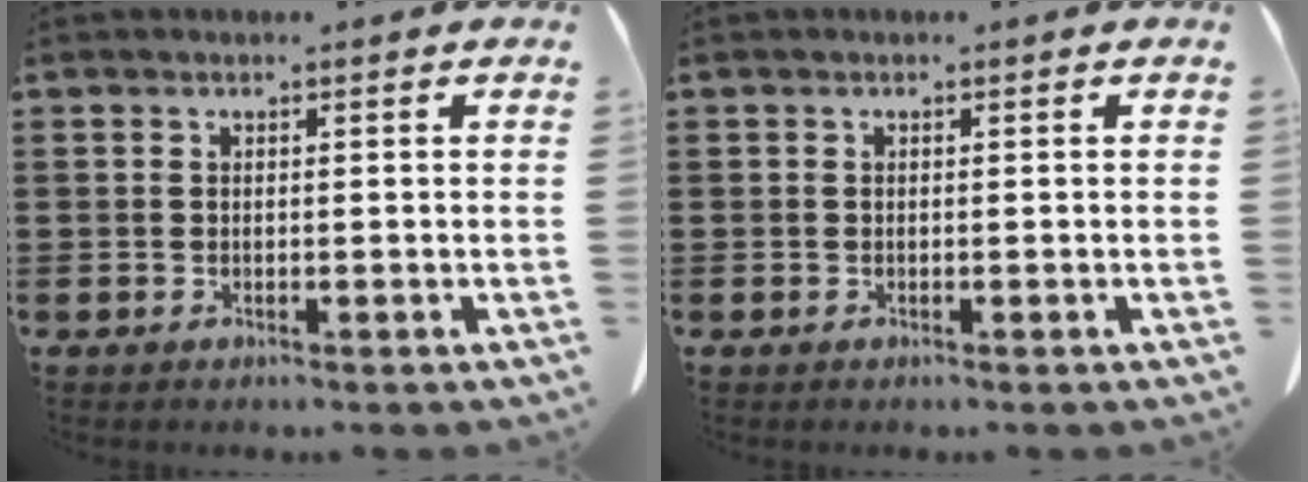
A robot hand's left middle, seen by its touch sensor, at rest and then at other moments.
{"total": 0.0}